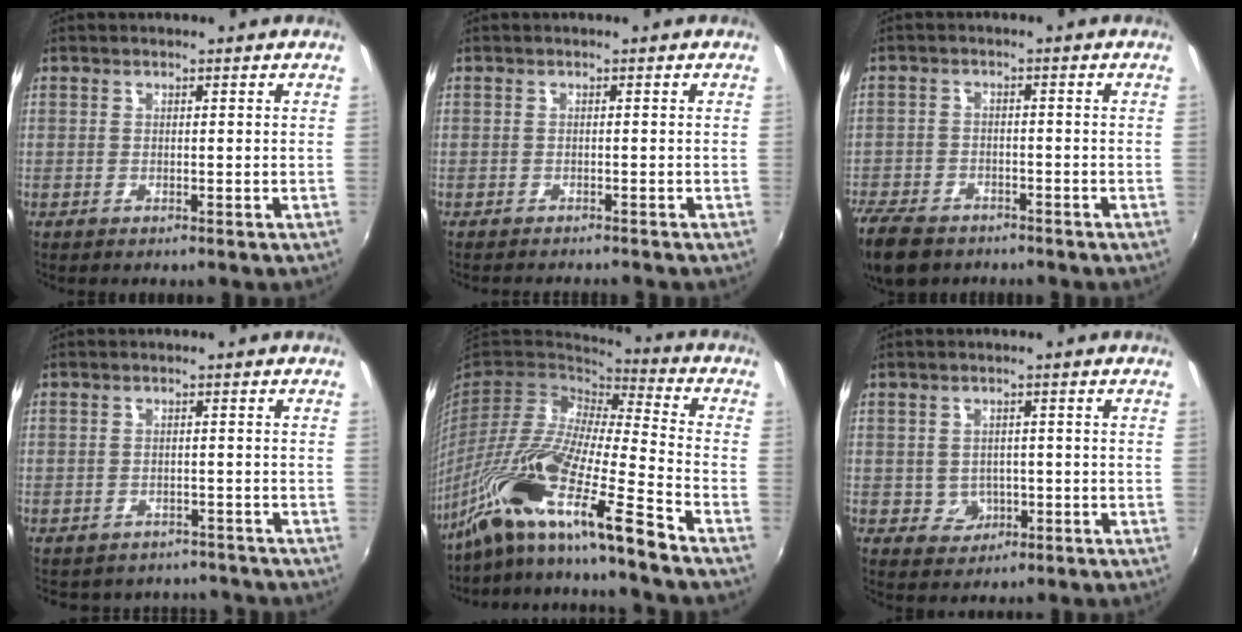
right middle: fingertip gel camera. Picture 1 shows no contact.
{"total": 2.7, "force": [-2.6, 0.3, 0.8], "torque": [-0.023, -0.016, -0.043]}
{"total": 11.4, "force": [-8.2, 6.3, 4.8], "torque": [-0.145, -0.021, -0.147]}
{"total": 7.8, "force": [-6.7, 3.5, 1.6], "torque": [-0.040, -0.006, -0.088]}
{"total": 21.4, "force": [-14.7, 1.1, 15.4], "torque": [-0.277, -0.037, -0.288]}
{"total": 3.7, "force": [-0.8, 3.5, 0.8], "torque": [-0.021, 0.005, -0.003]}